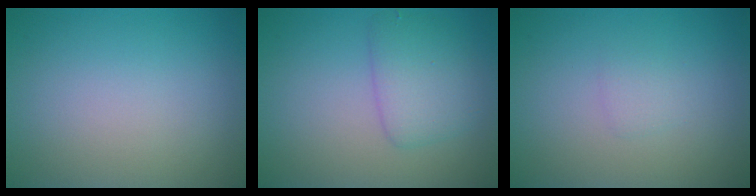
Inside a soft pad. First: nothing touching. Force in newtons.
{"total": 3.2, "press": 3.1, "slide": 0.1}
{"total": 0.9, "press": 0.9, "slide": 0.0}